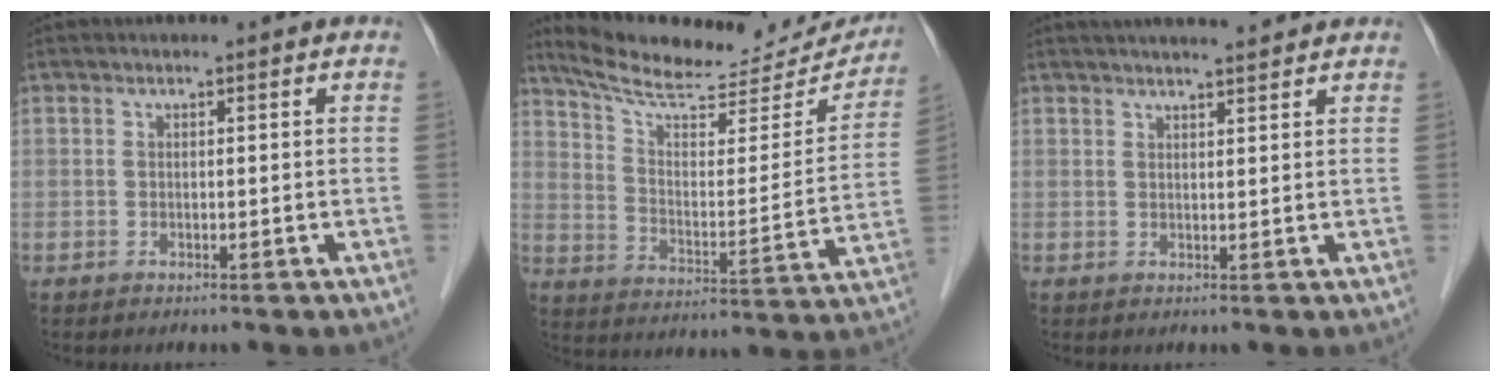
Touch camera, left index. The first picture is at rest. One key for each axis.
{"total": 24.1, "fx": 22.1, "fy": 5.3, "fz": 8.0, "tx": -0.120, "ty": -0.031, "tz": 0.300}
{"total": 7.8, "fx": 7.0, "fy": 0.8, "fz": 3.4, "tx": -0.049, "ty": 0.024, "tz": 0.095}